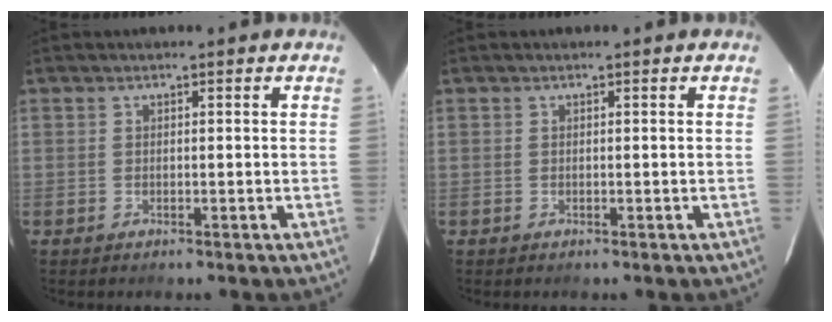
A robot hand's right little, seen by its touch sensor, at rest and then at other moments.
{"total": 0.0}